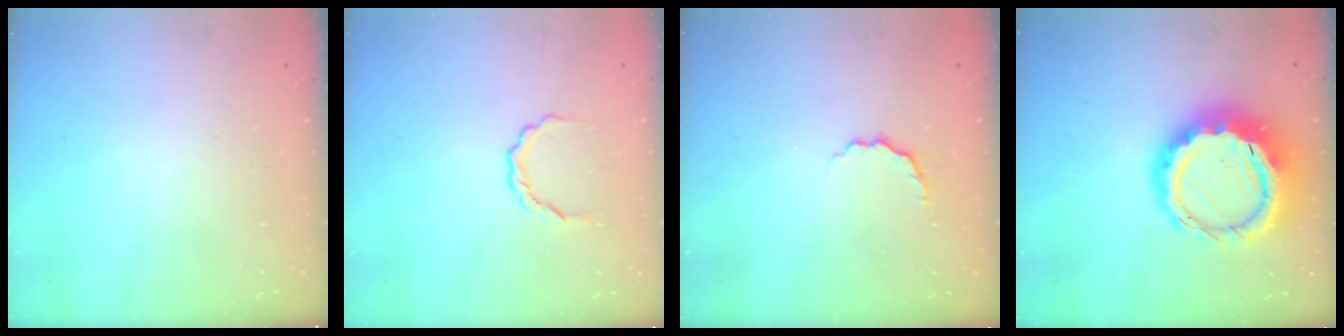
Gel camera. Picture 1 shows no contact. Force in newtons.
{"total": 4.1, "press": 4.0, "slide": 0.3}
{"total": 3.5, "press": 3.4, "slide": 0.7}
{"total": 16.5, "press": 16.2, "slide": 3.0}